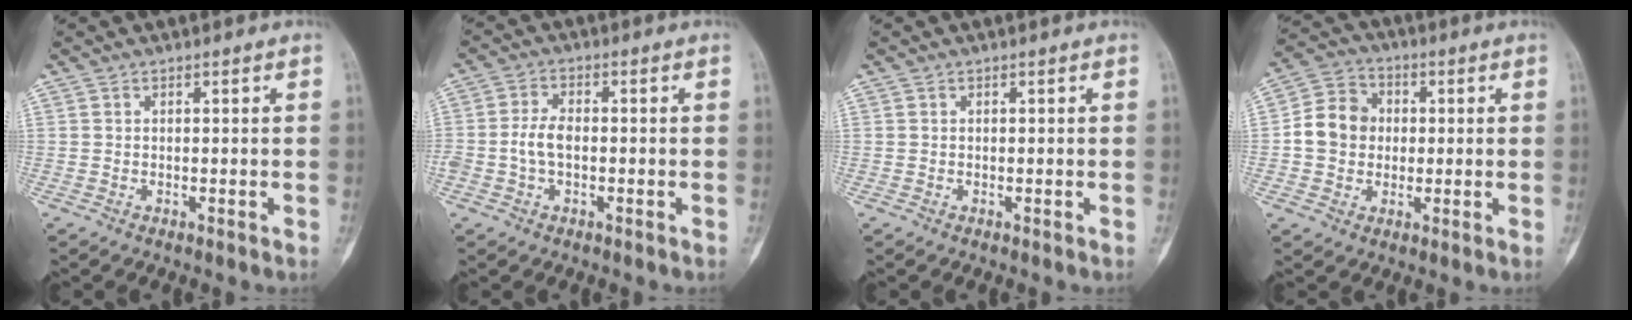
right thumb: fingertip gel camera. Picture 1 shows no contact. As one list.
[{"total": 4.5, "force": [-0.8, 2.6, 3.5], "torque": [-0.077, 0.013, -0.017]}, {"total": 0.0}, {"total": 9.1, "force": [0.0, 7.9, 4.4], "torque": [-0.057, 0.020, -0.012]}]